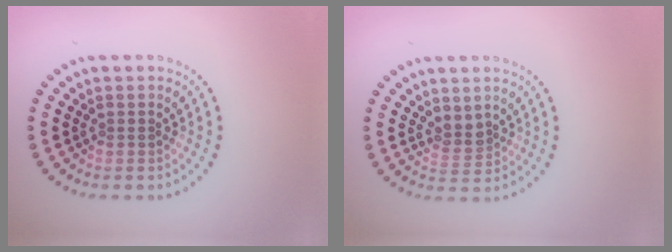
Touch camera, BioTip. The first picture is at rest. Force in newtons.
{"total": 1.8, "press": 1.4, "slide": 1.2}